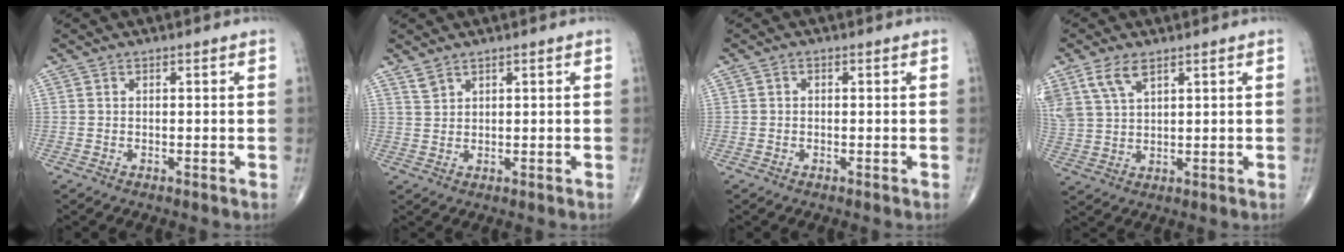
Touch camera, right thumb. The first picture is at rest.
{"total": 0.8, "force": [0.7, 0.3, 0.2], "torque": [0.001, -0.002, 0.015]}
{"total": 0.5, "force": [-0.1, 0.4, 0.3], "torque": [-0.002, 0.001, -0.006]}
{"total": 7.1, "force": [4.3, 3.3, 4.6], "torque": [-0.101, -0.007, 0.095]}